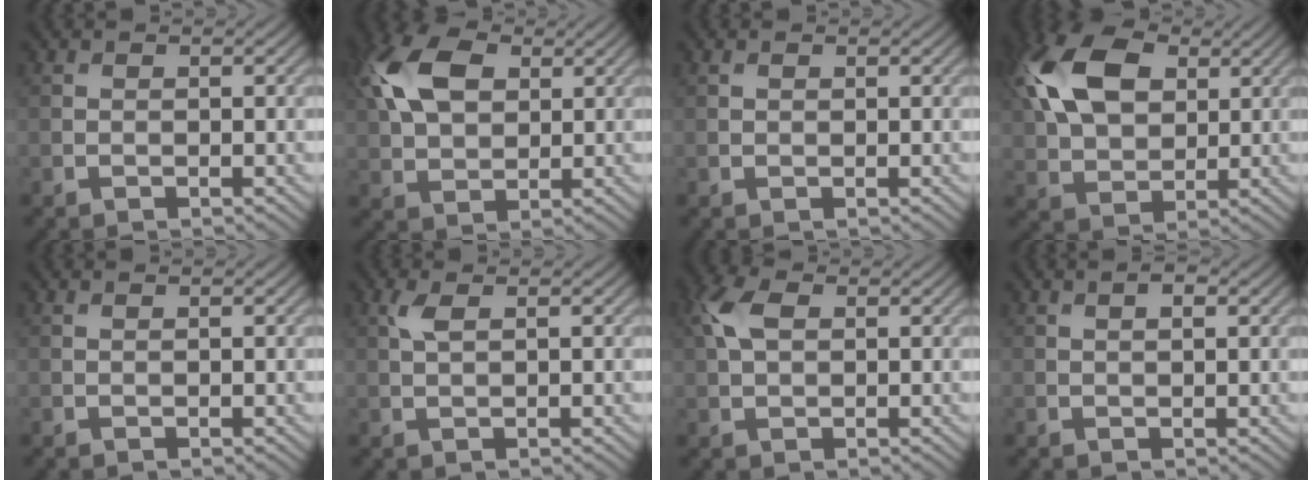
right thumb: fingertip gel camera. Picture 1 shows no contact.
{"total": 11.3, "force": [3.7, 7.0, 8.1], "torque": [-0.213, 0.030, 0.065]}
{"total": 0.7, "force": [0.4, 0.5, 0.4], "torque": [-0.009, 0.001, 0.007]}
{"total": 14.1, "force": [4.5, 8.8, 10.0], "torque": [-0.246, 0.034, 0.078]}
{"total": 0.0}
{"total": 2.0, "force": [0.9, 0.7, 1.7], "torque": [-0.044, 0.006, 0.019]}
{"total": 5.1, "force": [1.6, 3.1, 3.7], "torque": [-0.100, 0.013, 0.025]}
{"total": 1.8, "force": [0.8, 0.6, 1.5], "torque": [-0.019, -0.003, 0.016]}